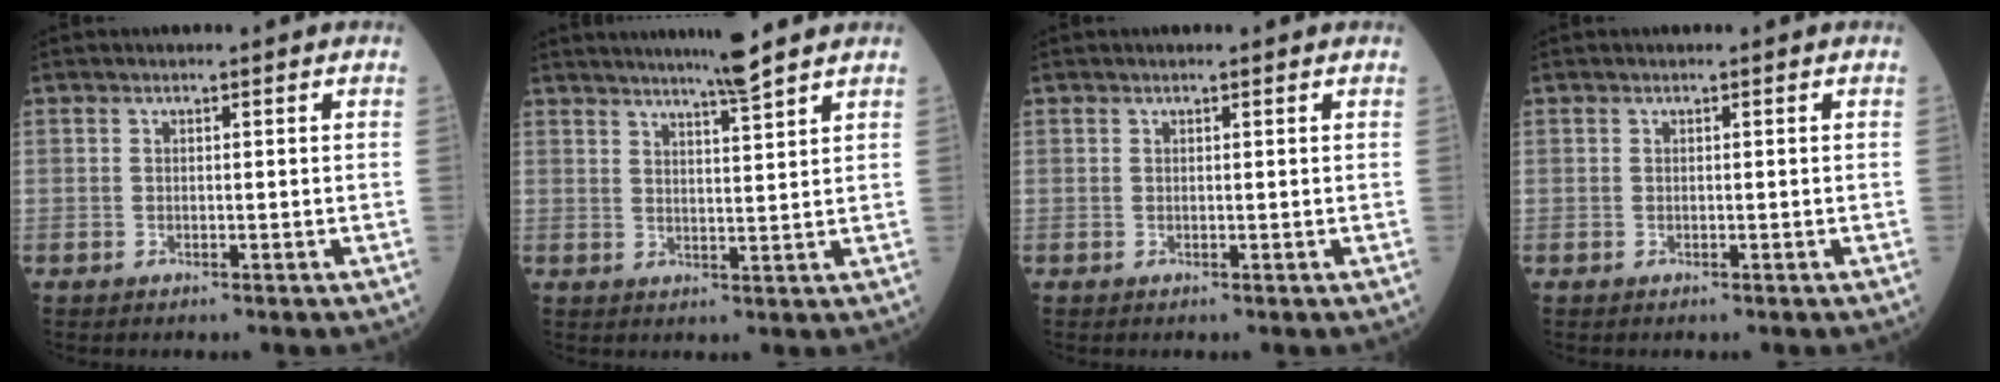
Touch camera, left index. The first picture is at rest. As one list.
[{"total": 6.5, "force": [5.7, -0.8, 2.9], "torque": [-0.051, 0.001, 0.088]}, {"total": 0.6, "force": [0.5, 0.0, 0.3], "torque": [-0.009, 0.003, 0.007]}, {"total": 0.0}]